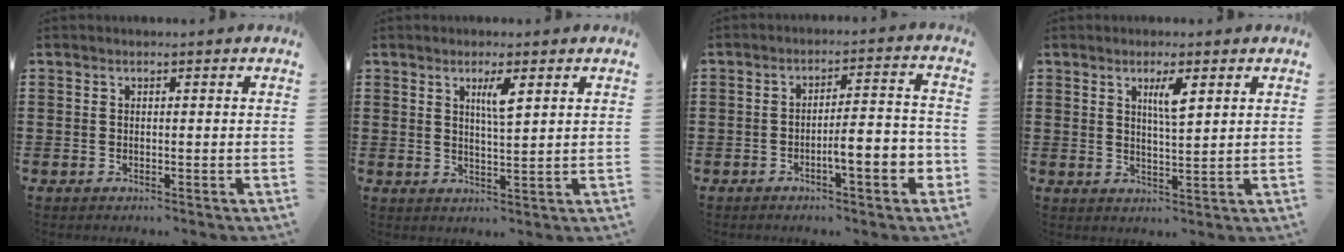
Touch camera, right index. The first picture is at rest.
{"total": 3.3, "force": [1.6, 0.5, 2.9], "torque": [-0.053, -0.001, 0.023]}
{"total": 6.3, "force": [-2.7, 1.0, 5.7], "torque": [-0.084, -0.005, -0.048]}
{"total": 3.6, "force": [1.7, 0.7, 3.2], "torque": [-0.058, 0.000, 0.025]}